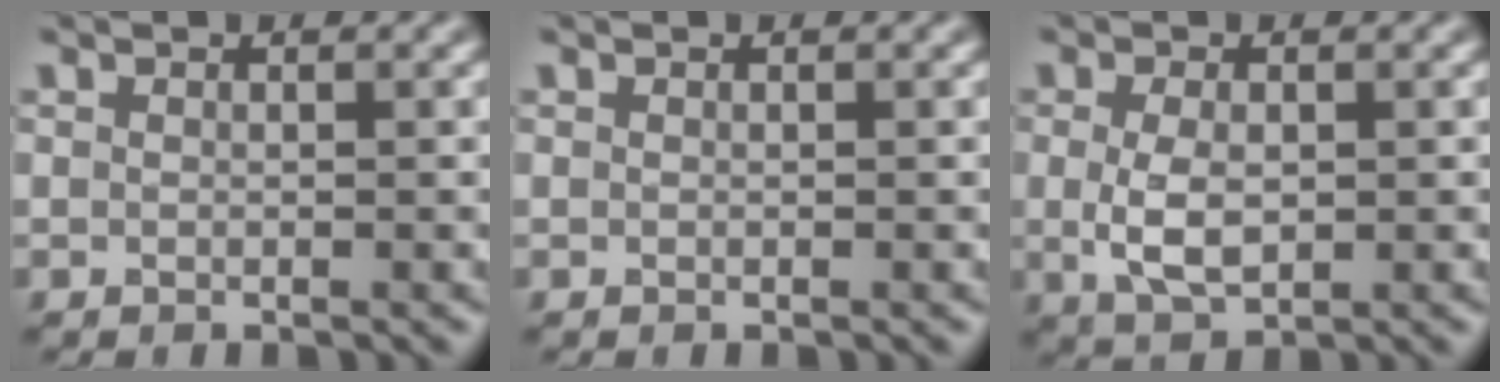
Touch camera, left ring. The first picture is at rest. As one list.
[{"total": 0.0}, {"total": 3.4, "force": [-0.1, 1.9, 2.8], "torque": [-0.064, -0.003, 0.002]}]